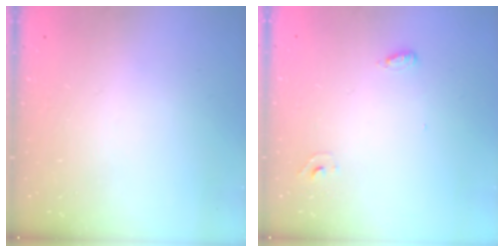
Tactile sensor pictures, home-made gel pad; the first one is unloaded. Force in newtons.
{"total": 3.5, "press": 3.2, "slide": 1.4}